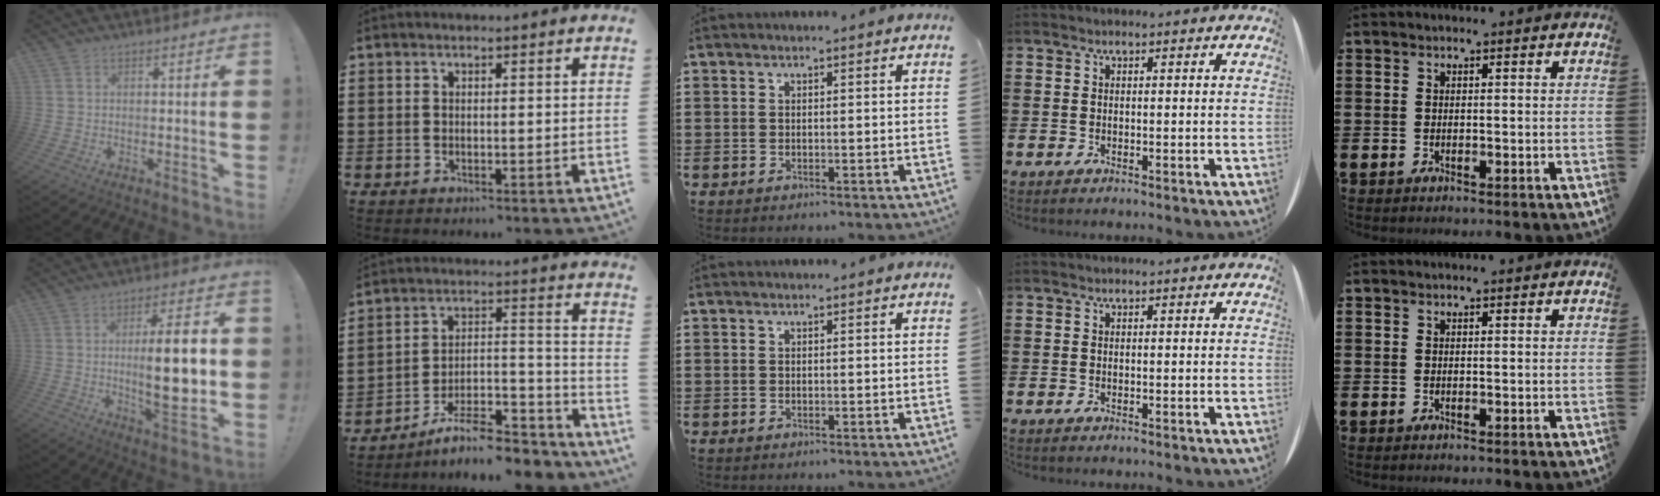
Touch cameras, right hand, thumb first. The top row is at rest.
{"thumb": {"total": 15.7, "force": [0.4, 4.3, 15.1], "torque": [-0.249, -0.015, -0.006]}, "index": {"total": 9.8, "force": [-8.4, 2.2, 4.5], "torque": [-0.060, 0.028, -0.156]}}